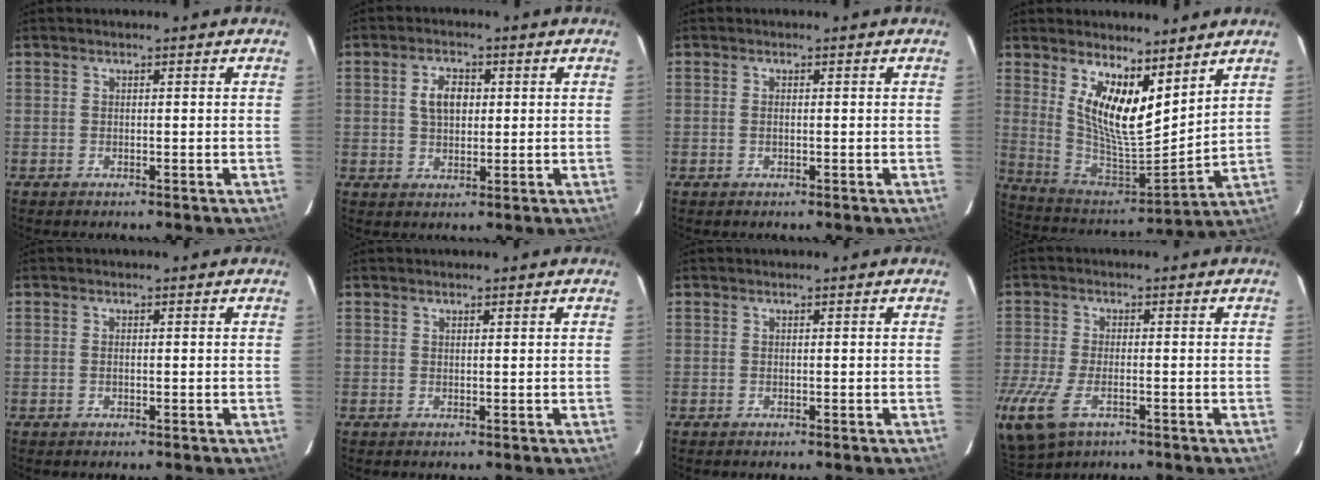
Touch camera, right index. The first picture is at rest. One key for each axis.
{"total": 5.1, "fx": 1.0, "fy": 3.3, "fz": 3.8, "tx": -0.069, "ty": 0.011, "tz": 0.021}
{"total": 0.8, "fx": -0.1, "fy": 0.4, "fz": 0.7, "tx": -0.016, "ty": 0.001, "tz": -0.003}
{"total": 15.0, "fx": 8.5, "fy": 5.1, "fz": 11.3, "tx": -0.208, "ty": -0.015, "tz": 0.163}
{"total": 0.6, "fx": 0.0, "fy": 0.2, "fz": 0.5, "tx": -0.012, "ty": 0.001, "tz": -0.002}
{"total": 0.6, "fx": 0.6, "fy": 0.0, "fz": 0.3, "tx": -0.007, "ty": -0.002, "tz": 0.008}
{"total": 0.0}
{"total": 9.8, "fx": -4.2, "fy": 5.1, "fz": 7.3, "tx": -0.163, "ty": -0.034, "tz": -0.071}